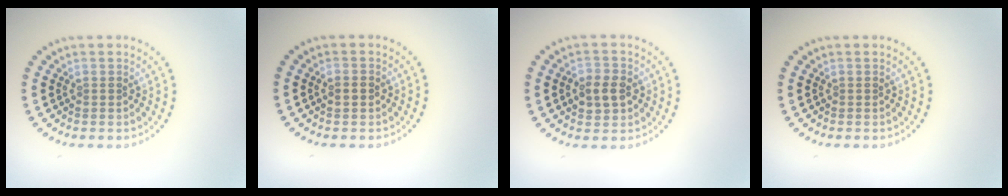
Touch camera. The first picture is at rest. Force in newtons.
{"total": 1.5, "press": 1.5, "slide": 0.1}
{"total": 2.8, "press": 2.8, "slide": 0.3}
{"total": 0.0}